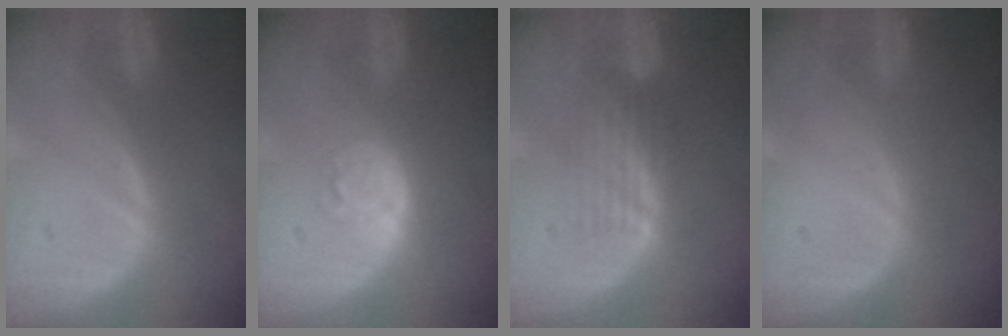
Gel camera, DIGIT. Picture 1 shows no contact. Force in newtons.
{"total": 4.3, "press": 3.8, "slide": 2.0}
{"total": 4.6, "press": 4.0, "slide": 2.4}
{"total": 0.0}